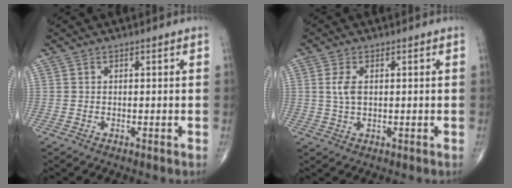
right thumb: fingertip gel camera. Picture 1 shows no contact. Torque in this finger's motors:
{"motor_torque": [-0.34, -0.01, 0.38, 0.10, -0.03]}